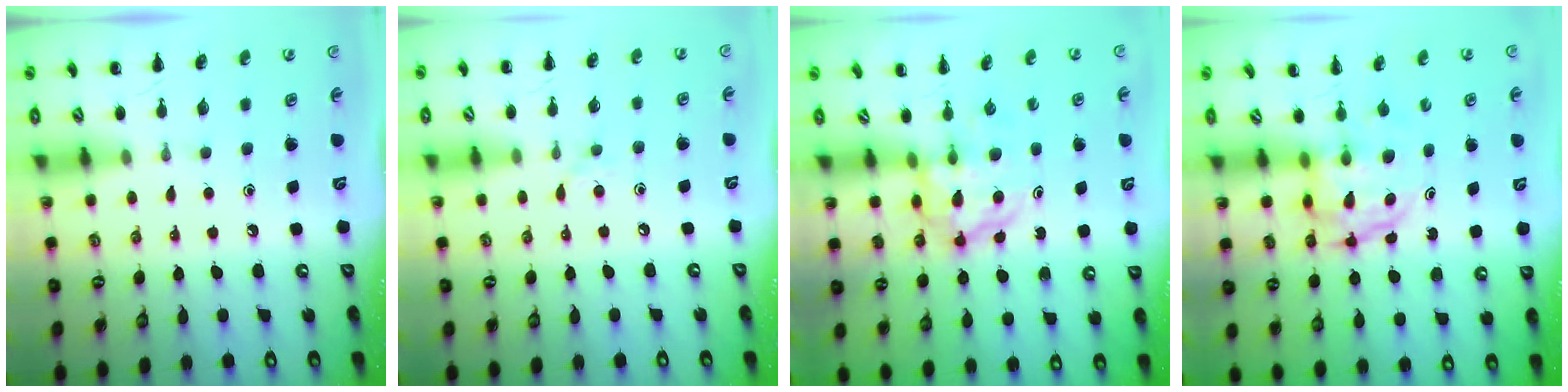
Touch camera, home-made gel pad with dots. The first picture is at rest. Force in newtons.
{"total": 4.7, "press": 4.3, "slide": 1.8}
{"total": 3.9, "press": 3.9, "slide": 0.5}
{"total": 3.9, "press": 3.8, "slide": 0.3}